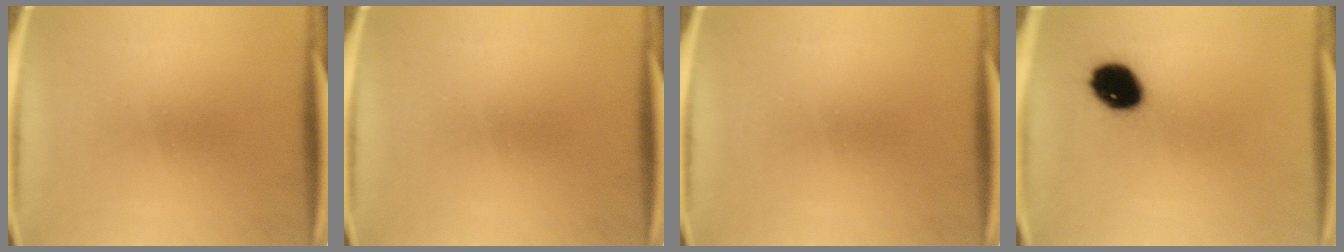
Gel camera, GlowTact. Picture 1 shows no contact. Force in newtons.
{"total": 0.0}
{"total": 0.0}
{"total": 10.6}